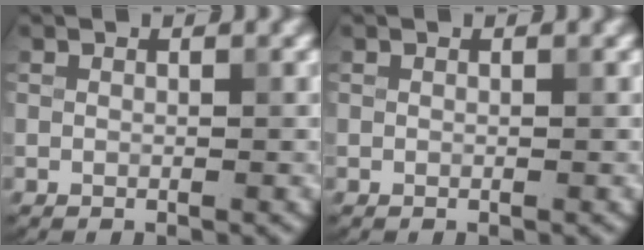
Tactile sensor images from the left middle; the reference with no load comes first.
{"total": 0.0}